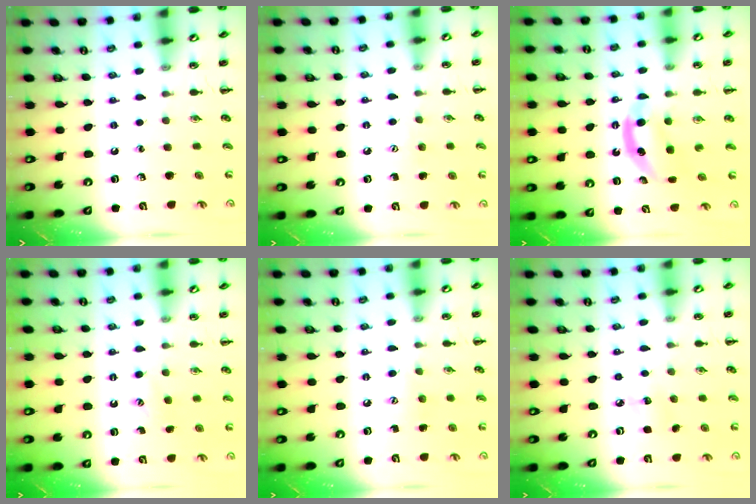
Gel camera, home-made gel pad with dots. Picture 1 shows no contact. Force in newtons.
{"total": 3.9, "press": 3.8, "slide": 1.0}
{"total": 5.9, "press": 5.9, "slide": 0.7}
{"total": 3.0, "press": 2.9, "slide": 0.7}
{"total": 5.8, "press": 5.6, "slide": 1.5}
{"total": 5.4, "press": 5.2, "slide": 1.4}